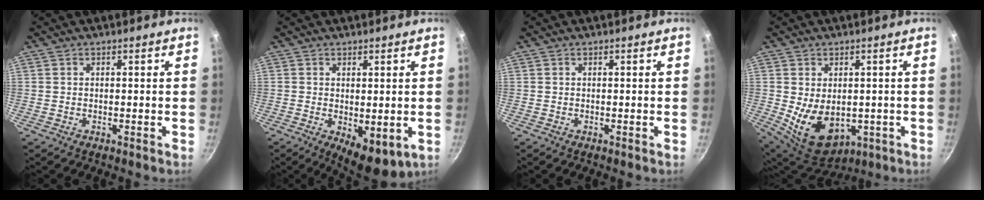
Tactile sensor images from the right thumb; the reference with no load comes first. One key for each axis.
{"total": 7.0, "fx": -0.7, "fy": 3.3, "fz": 6.1, "tx": -0.068, "ty": -0.017, "tz": 0.000}
{"total": 0.0}
{"total": 12.0, "fx": -1.2, "fy": 8.2, "fz": 8.8, "tx": -0.122, "ty": -0.017, "tz": 0.010}